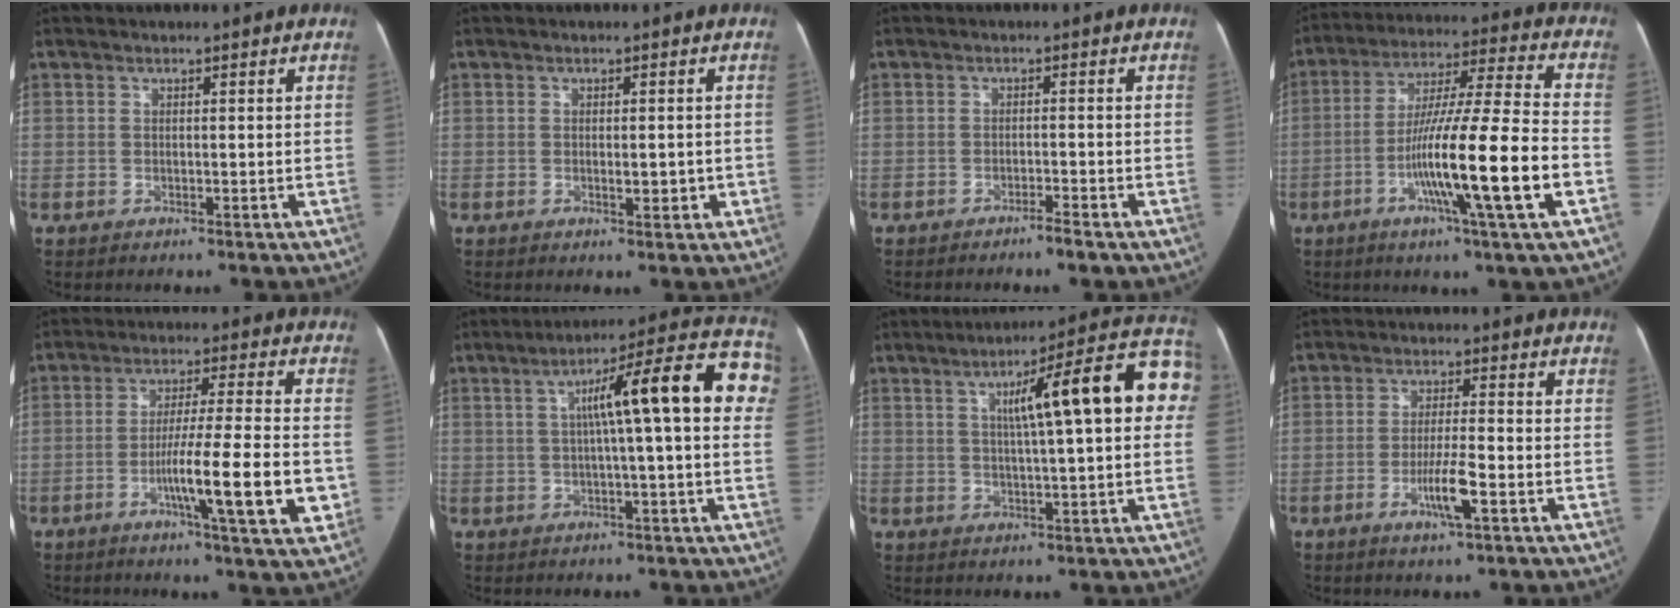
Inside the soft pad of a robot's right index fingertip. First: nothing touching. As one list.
[{"total": 2.6, "force": [-0.4, 1.1, 2.3], "torque": [-0.038, 0.001, -0.003]}, {"total": 2.2, "force": [-1.8, 0.0, 1.2], "torque": [-0.021, -0.001, -0.030]}, {"total": 18.6, "force": [-5.8, -0.6, 17.7], "torque": [-0.299, -0.010, -0.102]}, {"total": 13.4, "force": [-3.9, 0.5, 12.9], "torque": [-0.206, -0.009, -0.065]}, {"total": 17.3, "force": [3.4, 1.6, 16.9], "torque": [-0.231, 0.046, 0.039]}, {"total": 17.8, "force": [4.1, 2.0, 17.2], "torque": [-0.231, 0.045, 0.049]}, {"total": 6.1, "force": [-2.5, 0.5, 5.6], "torque": [-0.105, -0.005, -0.045]}]